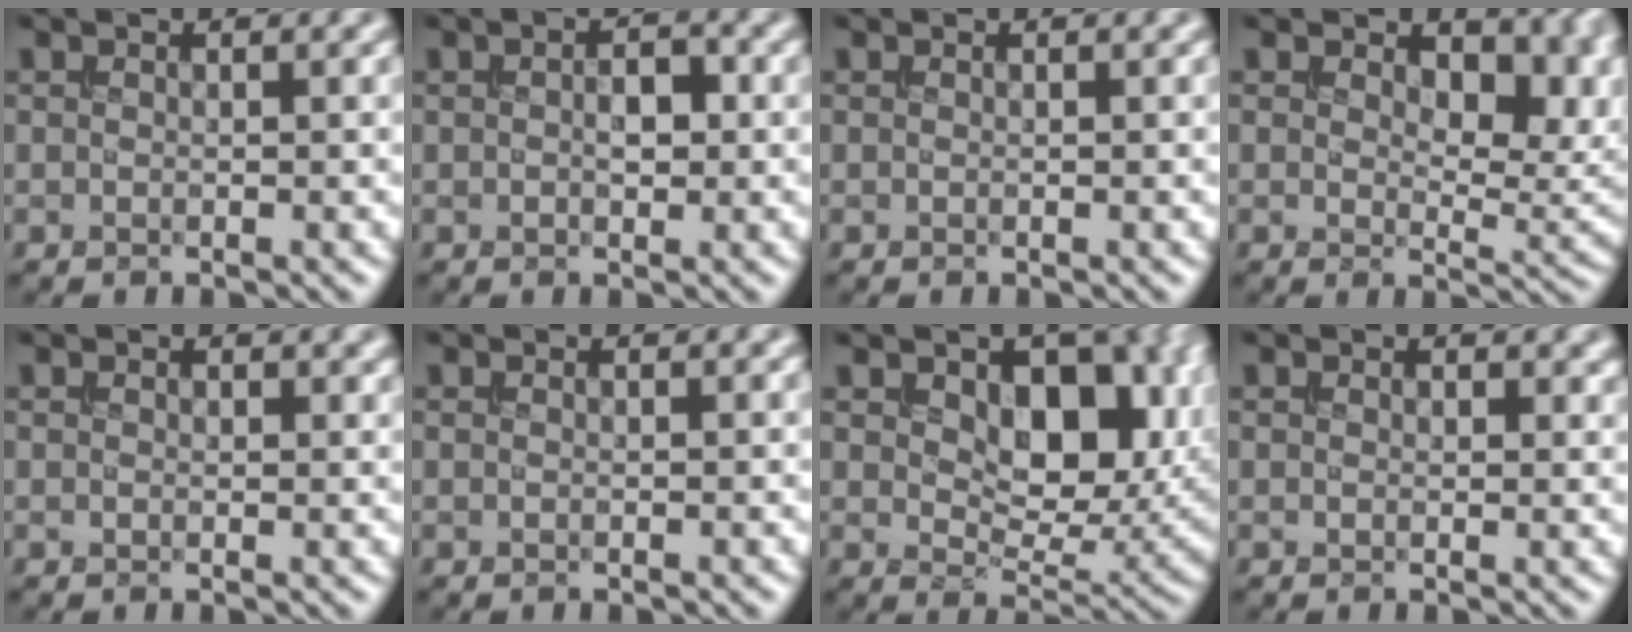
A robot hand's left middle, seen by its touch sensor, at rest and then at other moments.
{"total": 2.2, "force": [0.0, 1.2, 1.8], "torque": [-0.031, 0.004, -0.001]}
{"total": 0.0}
{"total": 8.8, "force": [3.5, 4.9, 6.4], "torque": [-0.081, -0.006, 0.051]}
{"total": 0.9, "force": [0.5, 0.6, 0.3], "torque": [-0.002, -0.003, 0.009]}
{"total": 0.0}
{"total": 10.0, "force": [2.5, 6.2, 7.5], "torque": [-0.110, -0.014, 0.041]}
{"total": 1.2, "force": [0.7, 0.9, 0.5], "torque": [-0.006, -0.004, 0.011]}